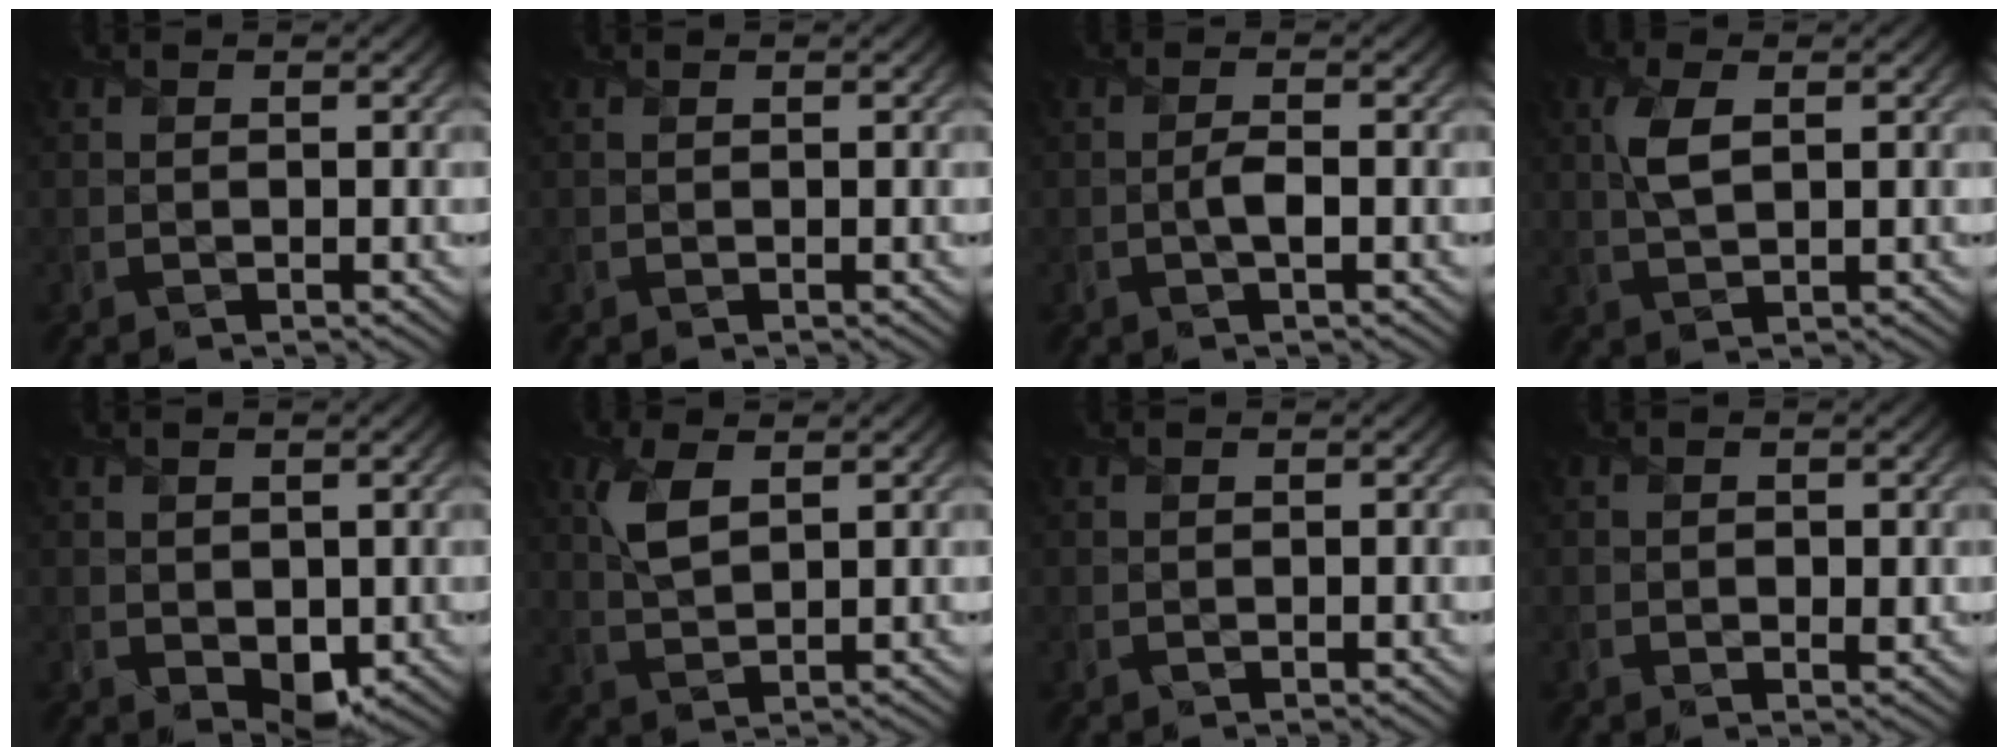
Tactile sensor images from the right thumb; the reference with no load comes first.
{"total": 0.0}
{"total": 1.7, "force": [-0.4, 0.4, 1.6], "torque": [-0.031, 0.004, -0.012]}
{"total": 3.7, "force": [0.9, 1.5, 3.2], "torque": [-0.079, 0.002, 0.021]}
{"total": 3.0, "force": [0.3, 2.2, 2.0], "torque": [-0.043, -0.011, 0.009]}
{"total": 4.4, "force": [1.9, 2.0, 3.5], "torque": [-0.089, 0.002, 0.040]}
{"total": 0.0}
{"total": 1.6, "force": [-0.3, 1.2, 1.0], "torque": [-0.012, -0.009, -0.003]}